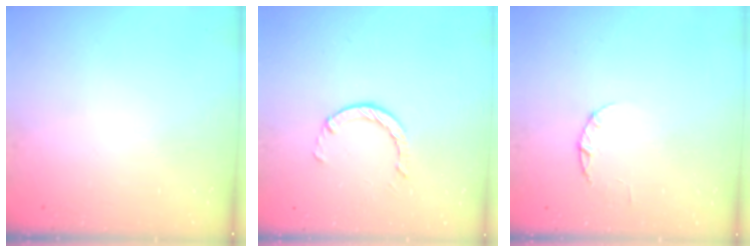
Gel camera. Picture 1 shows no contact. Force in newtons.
{"total": 2.4, "press": 2.4, "slide": 0.4}
{"total": 2.4, "press": 2.3, "slide": 0.4}